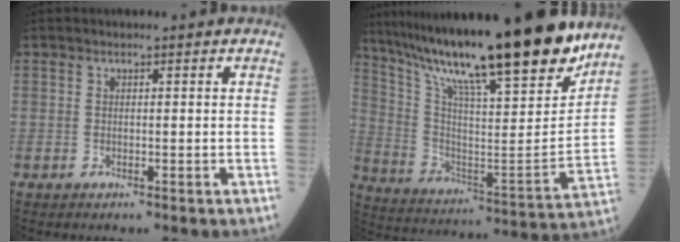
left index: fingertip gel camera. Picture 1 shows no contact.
{"total": 27.7, "force": [22.1, 2.5, 16.5], "torque": [-0.290, -0.032, 0.346]}